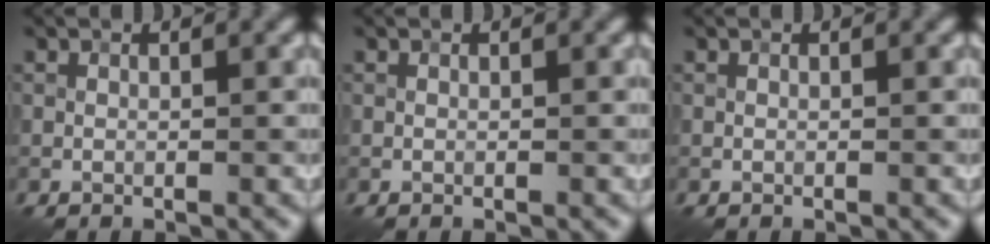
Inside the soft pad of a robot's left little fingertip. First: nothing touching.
{"total": 0.0}
{"total": 0.0}